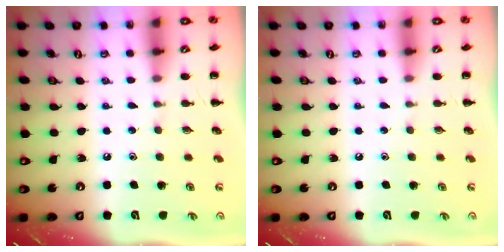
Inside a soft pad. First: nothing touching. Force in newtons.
{"total": 0.0}